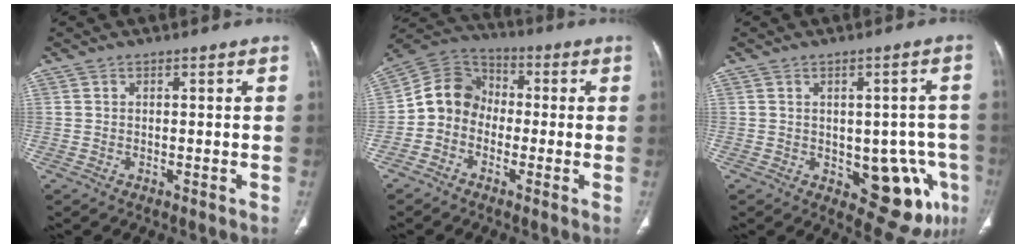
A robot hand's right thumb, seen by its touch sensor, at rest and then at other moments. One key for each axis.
{"total": 9.1, "fx": -1.7, "fy": 7.9, "fz": 4.2, "tx": -0.062, "ty": 0.041, "tz": -0.050}
{"total": 12.1, "fx": -3.5, "fy": 6.4, "fz": 9.7, "tx": -0.072, "ty": 0.007, "tz": -0.030}